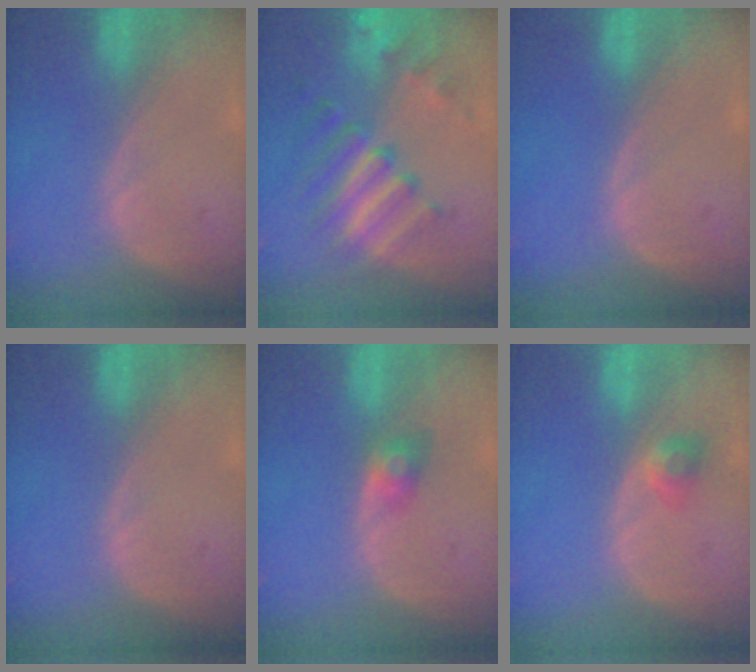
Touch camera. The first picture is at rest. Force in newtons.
{"total": 9.6, "press": 8.2, "slide": 4.9}
{"total": 0.0}
{"total": 0.0}
{"total": 2.8, "press": 2.6, "slide": 1.1}
{"total": 2.4, "press": 2.1, "slide": 1.2}